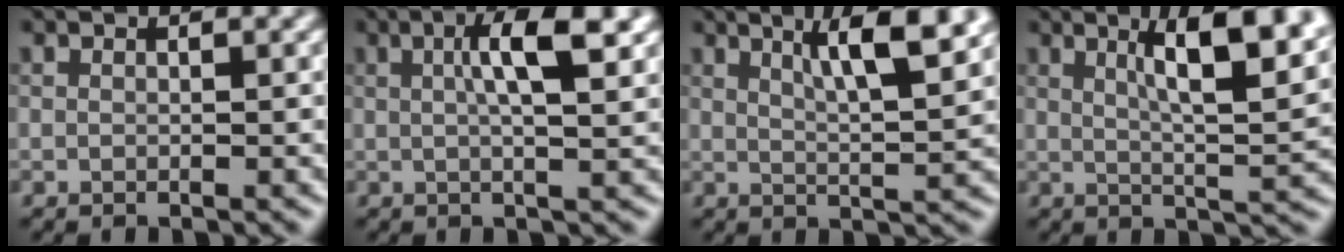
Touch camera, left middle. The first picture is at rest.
{"total": 5.2, "force": [1.4, 1.2, 4.8], "torque": [-0.076, 0.006, 0.019]}
{"total": 6.2, "force": [3.1, 1.1, 5.2], "torque": [-0.075, 0.004, 0.051]}
{"total": 9.1, "force": [3.7, 2.3, 8.0], "torque": [-0.102, 0.014, 0.054]}